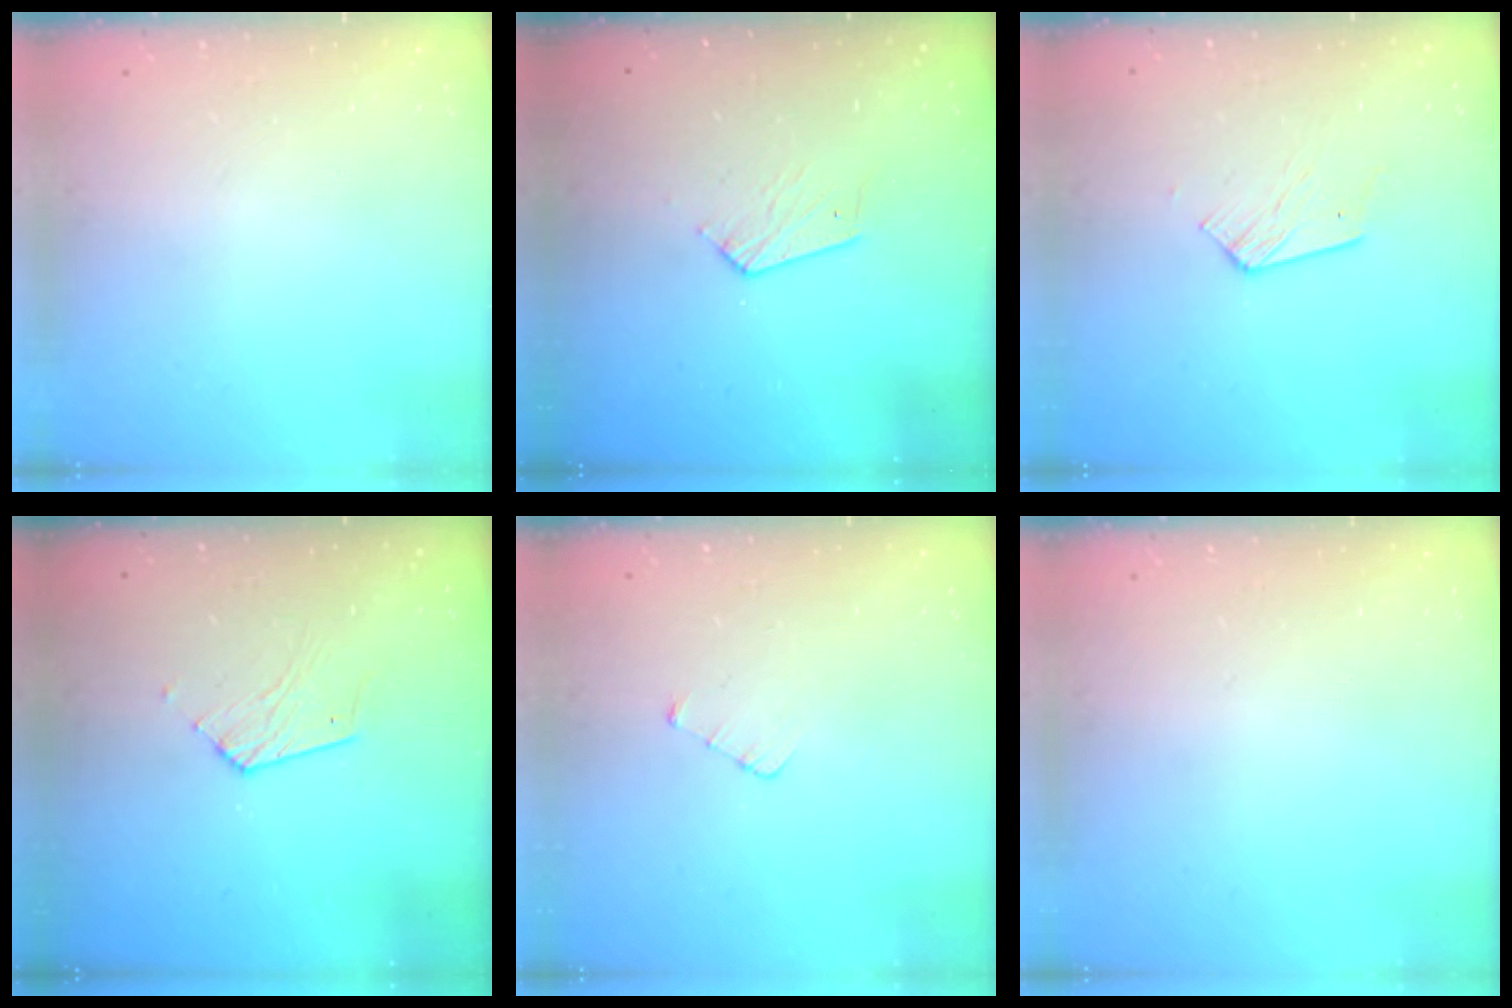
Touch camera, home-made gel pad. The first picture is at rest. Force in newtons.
{"total": 3.5, "press": 3.5, "slide": 0.3}
{"total": 5.4, "press": 5.4, "slide": 0.5}
{"total": 5.1, "press": 5.1, "slide": 0.5}
{"total": 2.9, "press": 2.9, "slide": 0.3}
{"total": 0.0}